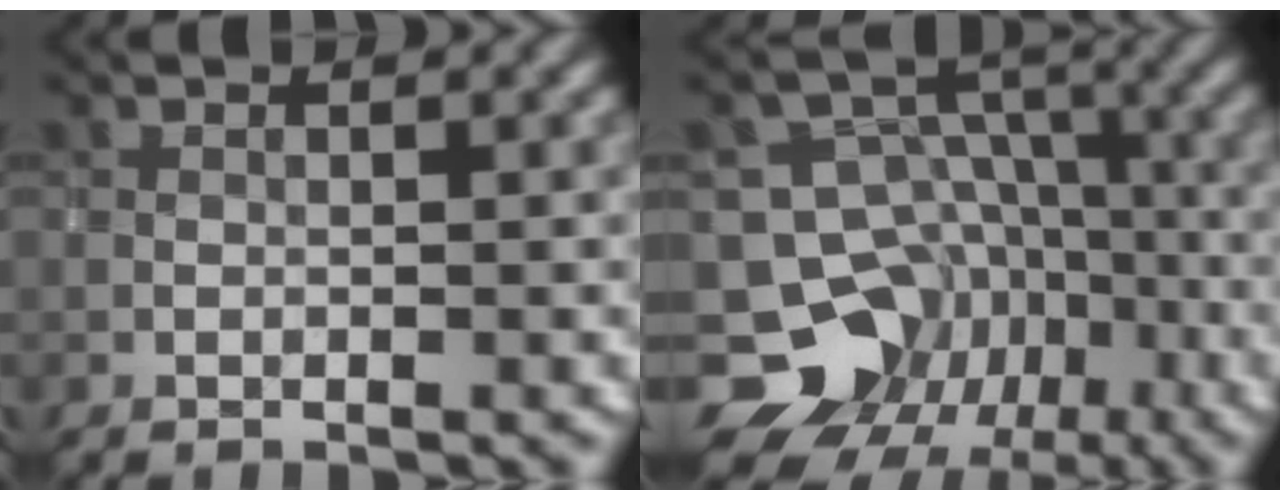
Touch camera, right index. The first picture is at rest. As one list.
[{"total": 12.8, "force": [-7.6, 9.8, 3.4], "torque": [-0.076, 0.005, -0.114]}]